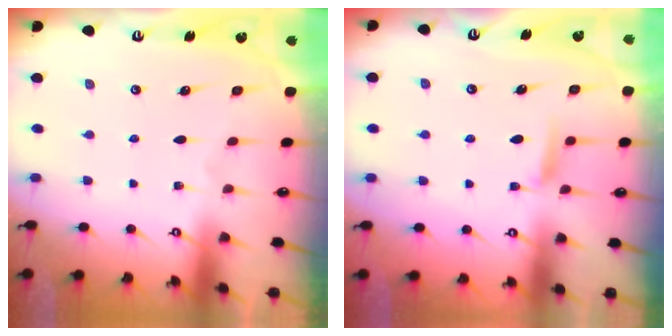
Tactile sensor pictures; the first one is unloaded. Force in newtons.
{"total": 6.2, "press": 6.2, "slide": 0.7}